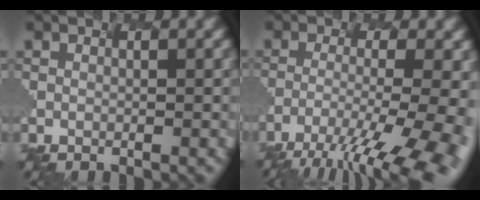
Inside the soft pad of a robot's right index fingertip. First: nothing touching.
{"total": 11.9, "force": [-8.6, 2.0, 8.0], "torque": [-0.151, -0.029, -0.090]}